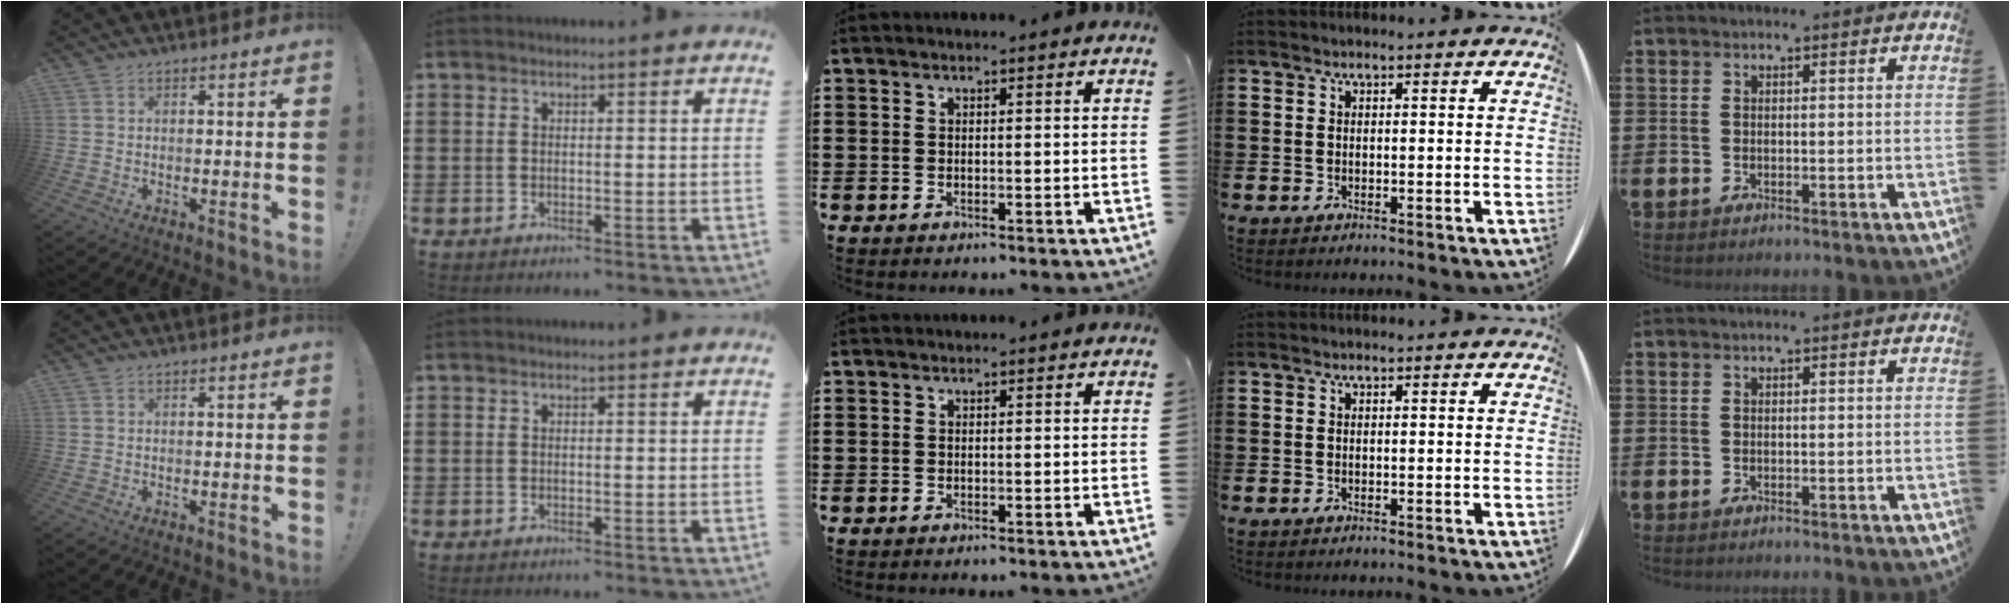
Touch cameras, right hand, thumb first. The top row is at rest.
{}